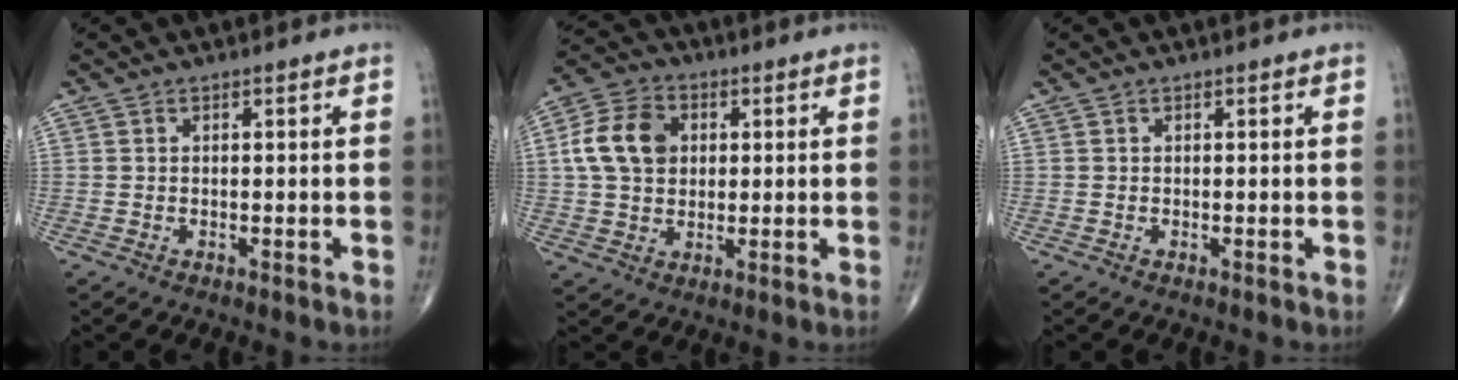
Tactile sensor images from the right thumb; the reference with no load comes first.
{"total": 11.1, "force": [1.9, 8.3, 7.1], "torque": [-0.118, 0.010, 0.029]}
{"total": 0.0}